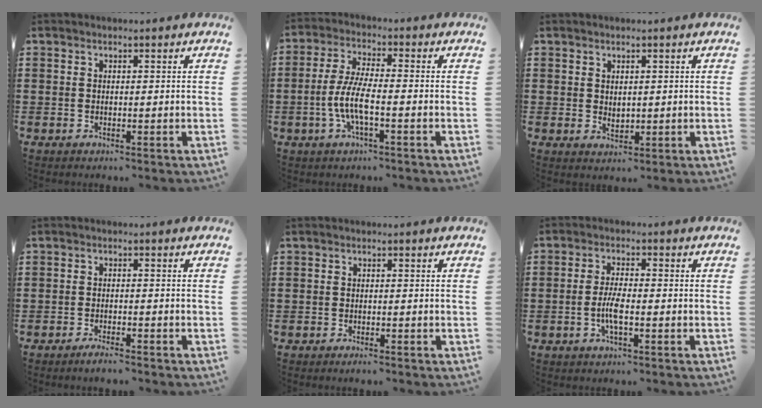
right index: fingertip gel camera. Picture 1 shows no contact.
{"total": 6.5, "force": [-2.2, 1.5, 5.9], "torque": [-0.135, -0.011, -0.048]}
{"total": 1.4, "force": [0.7, 1.0, 0.7], "torque": [-0.015, 0.005, 0.014]}
{"total": 1.9, "force": [-1.7, 0.0, 0.7], "torque": [-0.013, 0.000, -0.032]}
{"total": 0.7, "force": [-0.7, 0.0, 0.3], "torque": [-0.007, -0.005, -0.013]}
{"total": 4.1, "force": [-1.2, 1.0, 3.8], "torque": [-0.089, -0.006, -0.028]}